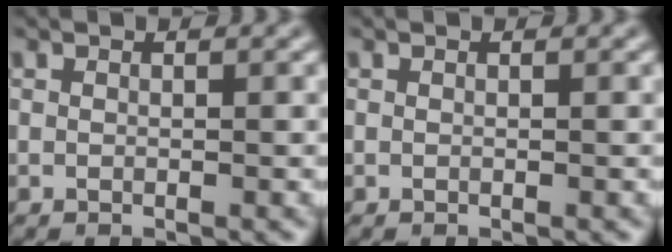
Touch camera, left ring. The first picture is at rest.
{"total": 0.0}